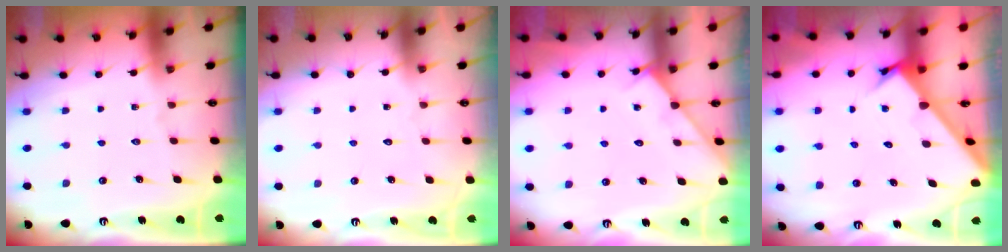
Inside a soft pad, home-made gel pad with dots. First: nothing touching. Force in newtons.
{"total": 1.5, "press": 1.5, "slide": 0.1}
{"total": 5.9, "press": 5.9, "slide": 0.6}
{"total": 2.8, "press": 2.8, "slide": 0.2}